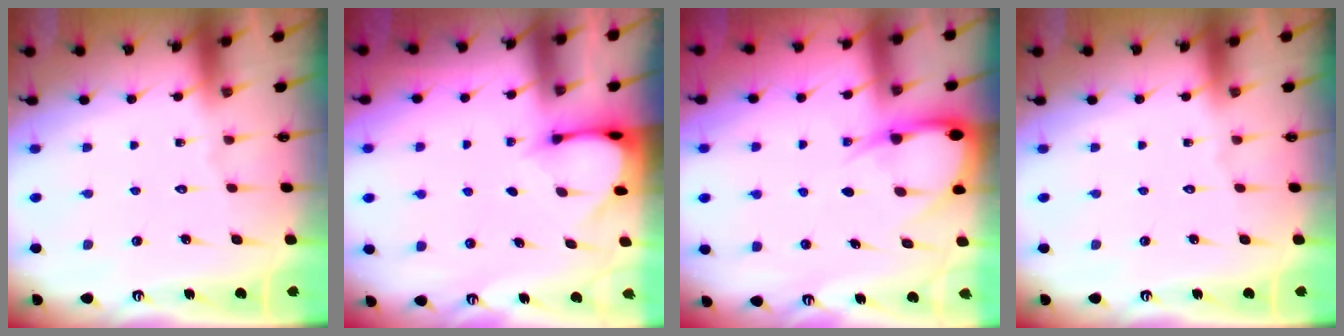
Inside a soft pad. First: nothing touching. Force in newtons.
{"total": 3.1, "press": 3.1, "slide": 0.2}
{"total": 6.5, "press": 6.5, "slide": 0.7}
{"total": 0.0}